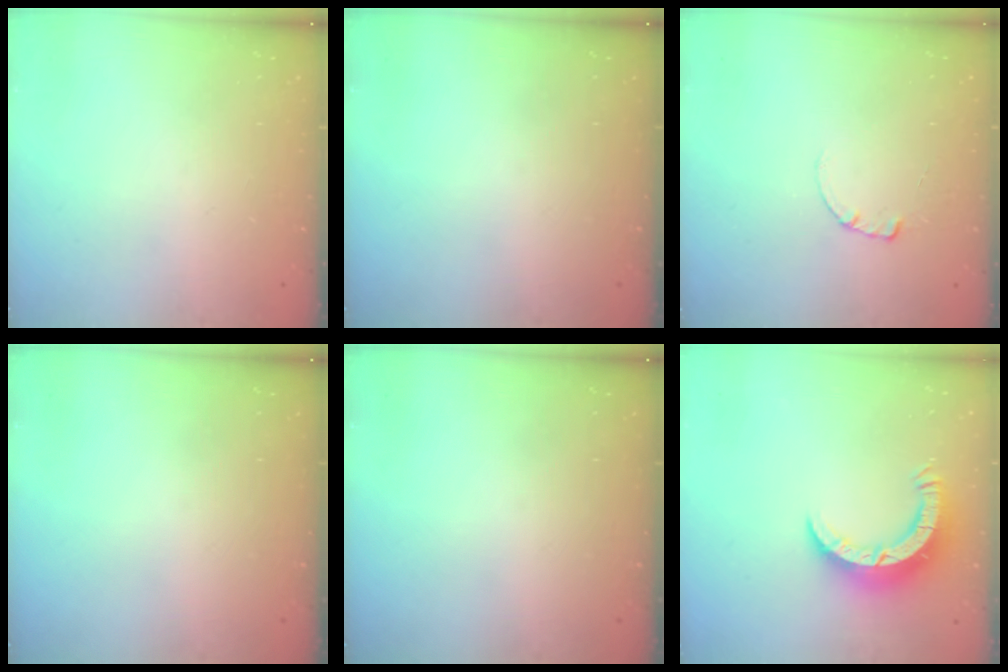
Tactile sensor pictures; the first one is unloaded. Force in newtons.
{"total": 0.0}
{"total": 0.6, "press": 0.6, "slide": 0.1}
{"total": 0.0}
{"total": 0.0}
{"total": 8.0, "press": 7.9, "slide": 0.7}